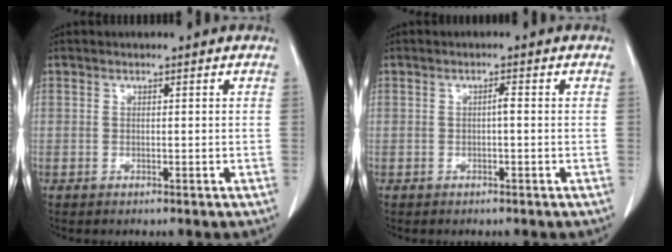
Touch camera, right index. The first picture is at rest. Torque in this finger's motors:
{"motor_torque": [0.22, -0.17, 0.09, 0.04]}